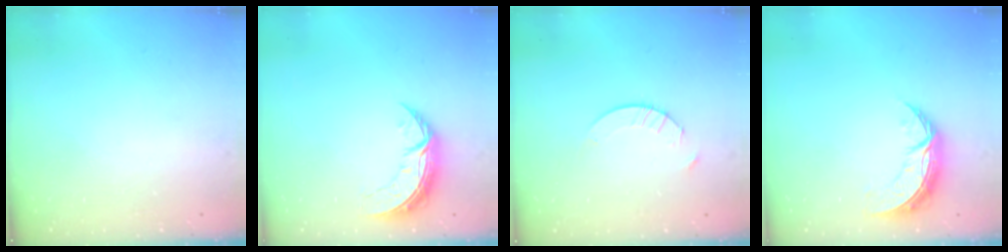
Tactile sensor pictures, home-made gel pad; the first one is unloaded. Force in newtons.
{"total": 7.1, "press": 7.0, "slide": 0.4}
{"total": 4.2, "press": 4.2, "slide": 0.4}
{"total": 8.7, "press": 8.7, "slide": 0.4}